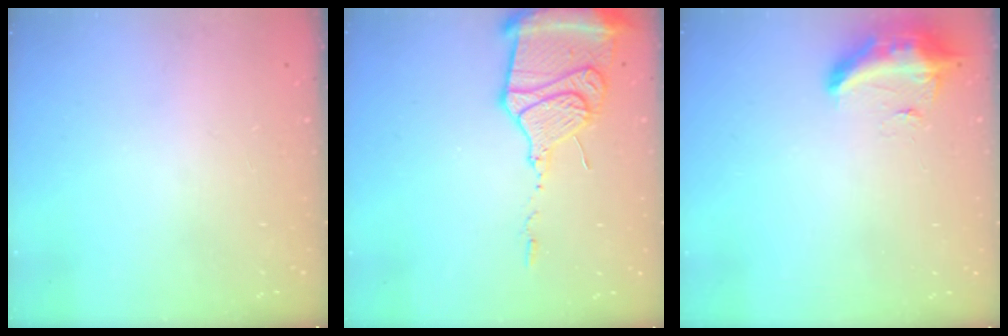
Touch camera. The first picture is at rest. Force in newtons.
{"total": 16.9, "press": 16.8, "slide": 1.8}
{"total": 15.9, "press": 11.4, "slide": 11.1}